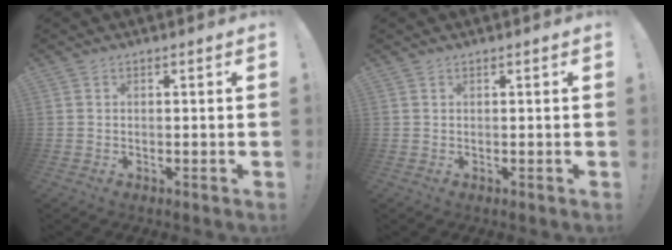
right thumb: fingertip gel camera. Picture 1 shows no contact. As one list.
[{"total": 0.0}]